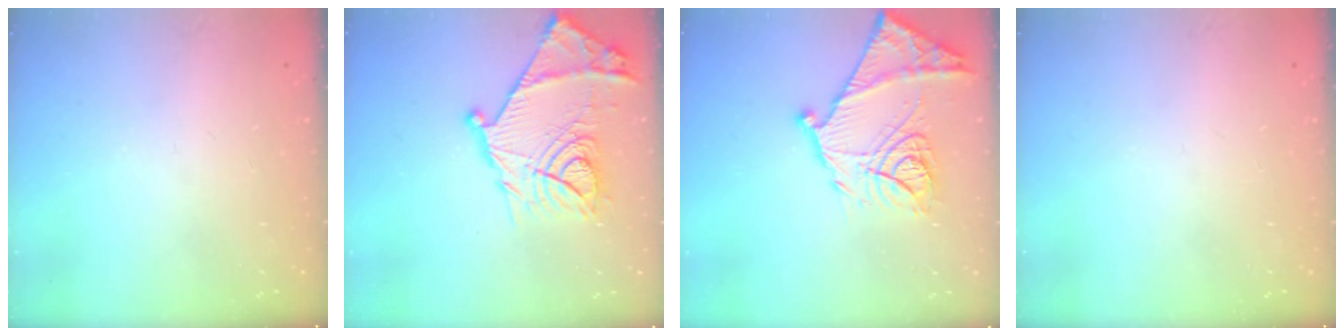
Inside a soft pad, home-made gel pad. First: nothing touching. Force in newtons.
{"total": 23.5, "press": 23.5, "slide": 1.5}
{"total": 20.5, "press": 20.5, "slide": 1.8}
{"total": 0.0}